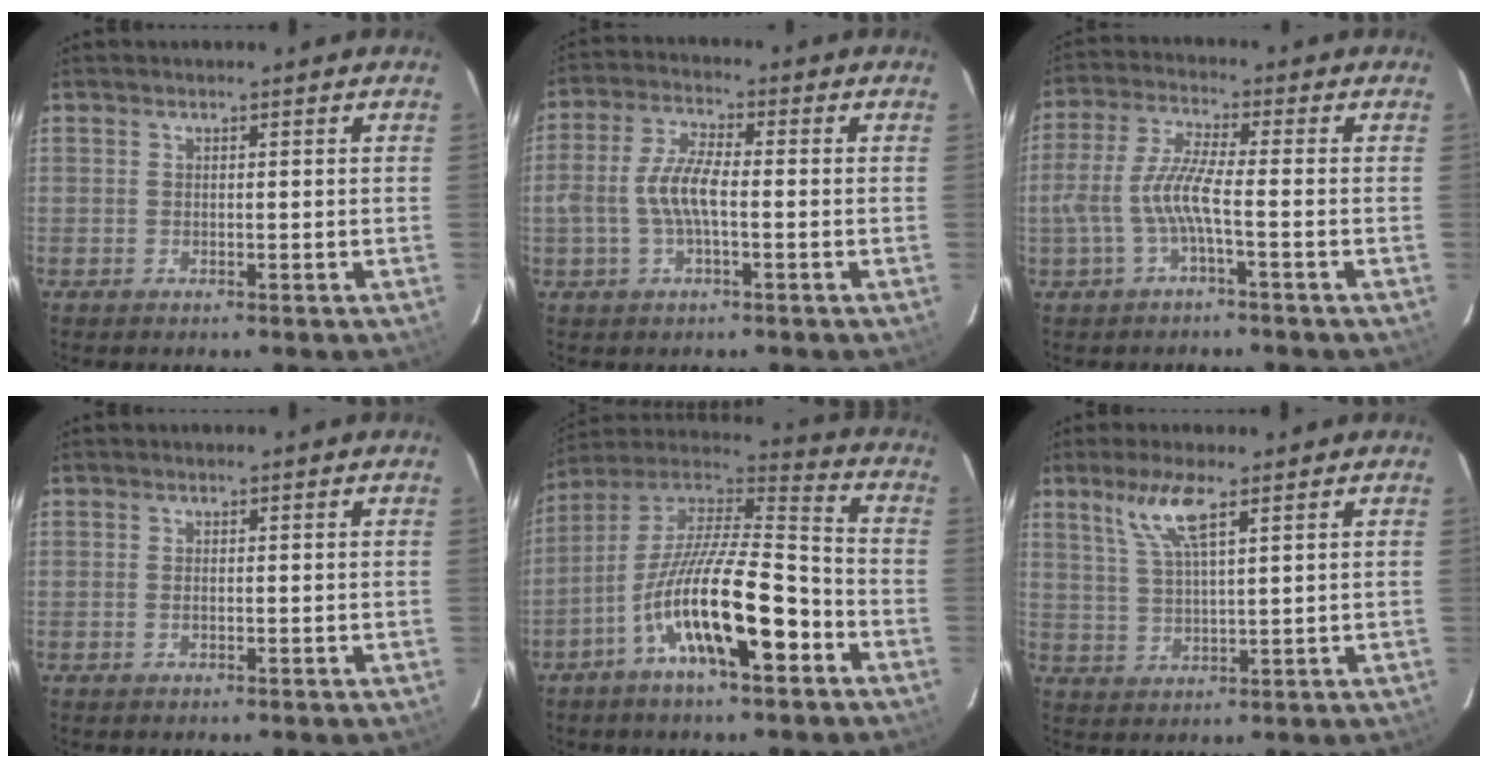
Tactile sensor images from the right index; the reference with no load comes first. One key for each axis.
{"total": 7.2, "fx": -1.3, "fy": 2.3, "fz": 6.7, "tx": -0.141, "ty": 0.010, "tz": -0.026}
{"total": 7.4, "fx": -2.4, "fy": 0.5, "fz": 7.0, "tx": -0.162, "ty": 0.004, "tz": -0.040}
{"total": 0.8, "fx": -0.2, "fy": 0.4, "fz": 0.6, "tx": -0.014, "ty": 0.001, "tz": -0.004}
{"total": 18.7, "fx": -8.4, "fy": 5.1, "fz": 15.9, "tx": -0.285, "ty": -0.016, "tz": -0.156}
{"total": 6.9, "fx": 4.0, "fy": 1.0, "fz": 5.5, "tx": -0.115, "ty": 0.001, "tz": 0.084}